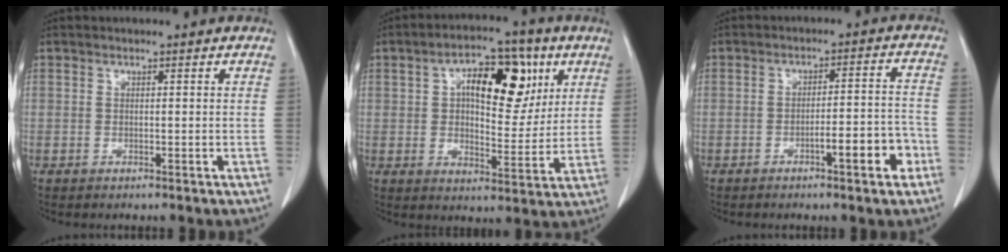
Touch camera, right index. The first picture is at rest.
{"total": 13.4, "force": [4.7, 6.0, 11.1], "torque": [-0.165, 0.028, 0.074]}
{"total": 6.9, "force": [-3.5, 0.9, 5.9], "torque": [-0.081, 0.015, -0.047]}